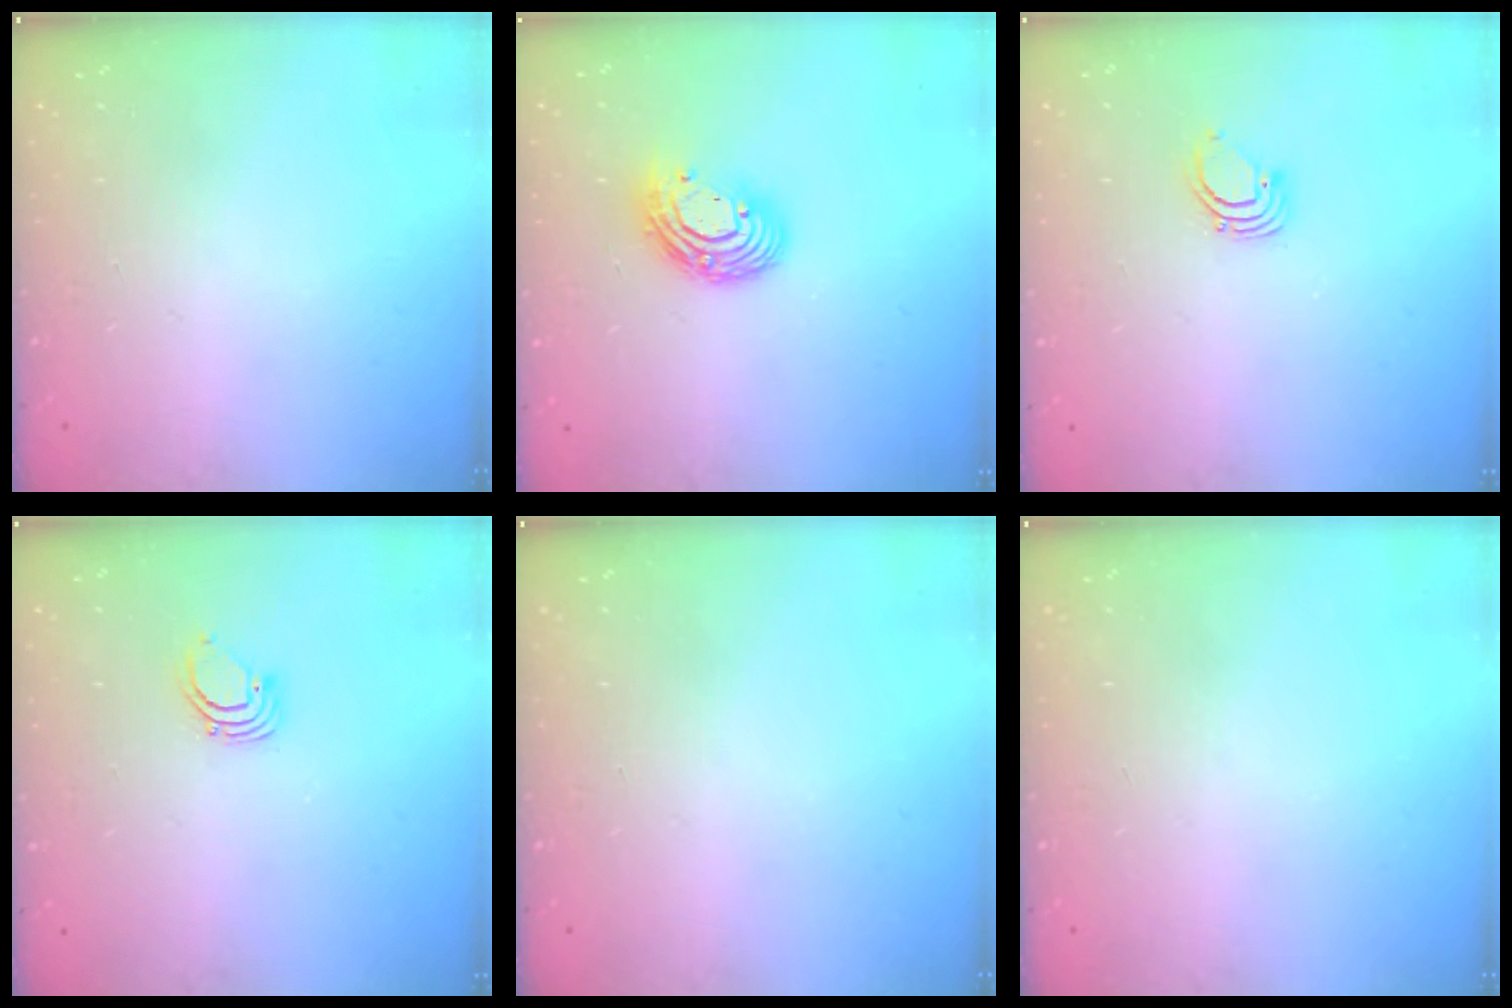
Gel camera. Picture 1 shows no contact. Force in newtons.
{"total": 11.4, "press": 11.4, "slide": 0.8}
{"total": 2.7, "press": 2.7, "slide": 0.1}
{"total": 2.7, "press": 2.7, "slide": 0.1}
{"total": 0.0}
{"total": 0.0}